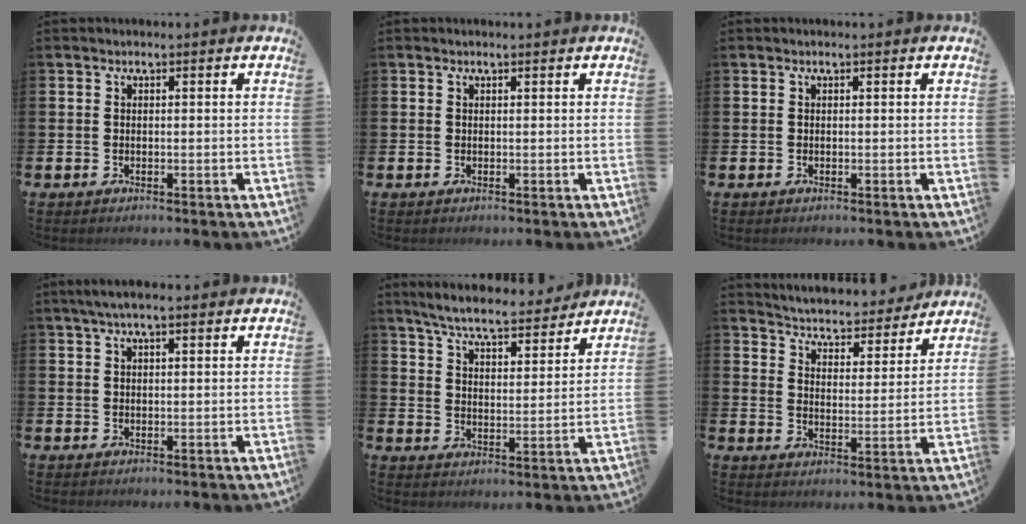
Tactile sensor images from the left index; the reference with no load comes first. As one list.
[{"total": 0.0}, {"total": 0.0}, {"total": 2.9, "force": [2.0, 0.6, 2.0], "torque": [-0.033, 0.002, 0.033]}, {"total": 7.0, "force": [6.6, 0.9, 2.2], "torque": [-0.067, -0.040, 0.114]}, {"total": 4.8, "force": [4.8, 0.8, 0.2], "torque": [-0.036, -0.044, 0.079]}]